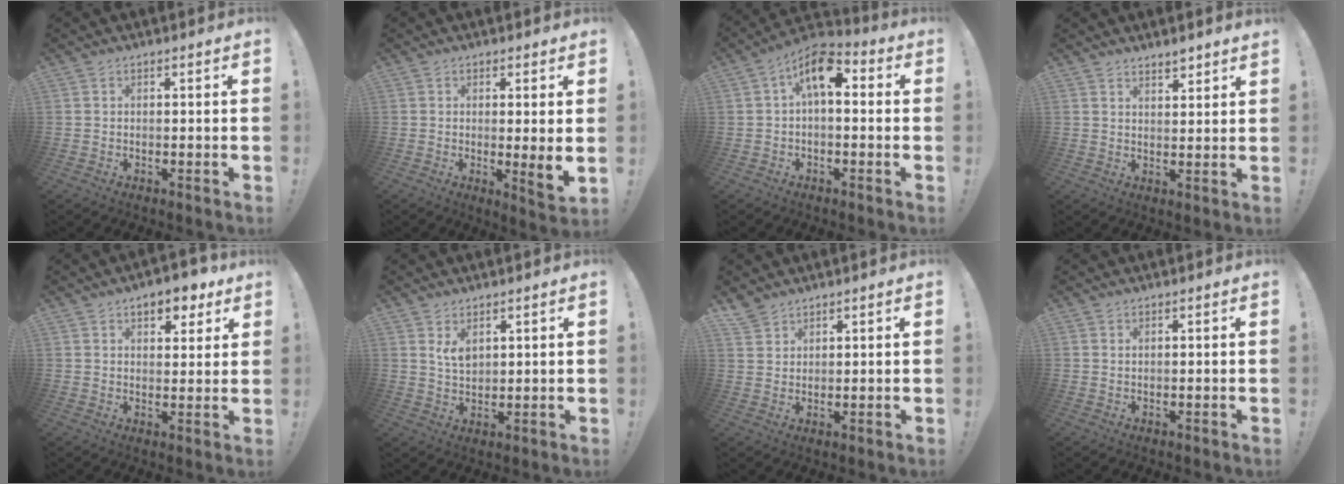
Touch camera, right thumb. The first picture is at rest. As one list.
[{"total": 5.3, "force": [0.4, -0.4, 5.2], "torque": [-0.064, -0.021, 0.008]}, {"total": 9.7, "force": [2.4, 4.8, 8.1], "torque": [-0.123, -0.001, 0.046]}, {"total": 3.3, "force": [3.1, 0.6, 1.2], "torque": [-0.007, -0.024, 0.052]}, {"total": 8.0, "force": [5.0, 4.3, 4.5], "torque": [-0.046, -0.023, 0.086]}, {"total": 4.3, "force": [2.6, 2.4, 2.5], "torque": [-0.036, -0.017, 0.045]}, {"total": 3.9, "force": [3.5, 1.7, 0.7], "torque": [-0.008, -0.023, 0.067]}, {"total": 0.6, "force": [0.5, -0.1, 0.4], "torque": [-0.001, -0.003, 0.008]}]